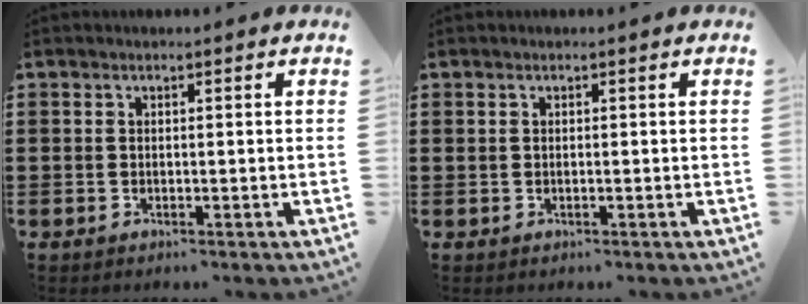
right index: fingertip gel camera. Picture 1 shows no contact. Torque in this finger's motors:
{"motor_torque": [0.50, 0.66, 0.03, 0.00]}